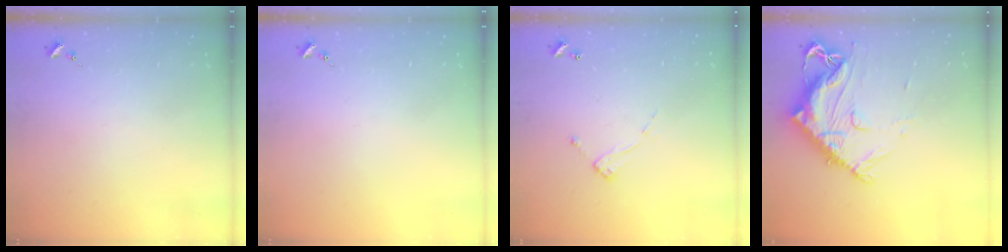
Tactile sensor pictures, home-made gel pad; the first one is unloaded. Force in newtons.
{"total": 0.0}
{"total": 6.9, "press": 6.9, "slide": 0.4}
{"total": 14.6, "press": 14.5, "slide": 1.5}